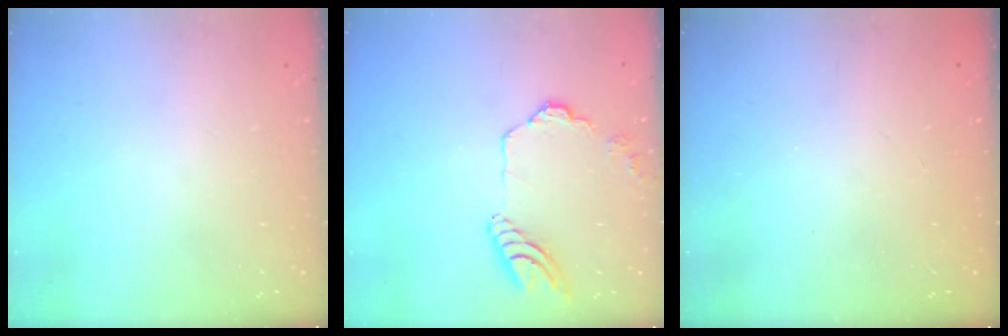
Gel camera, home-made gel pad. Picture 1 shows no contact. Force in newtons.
{"total": 12.4, "press": 12.3, "slide": 1.7}
{"total": 0.0}